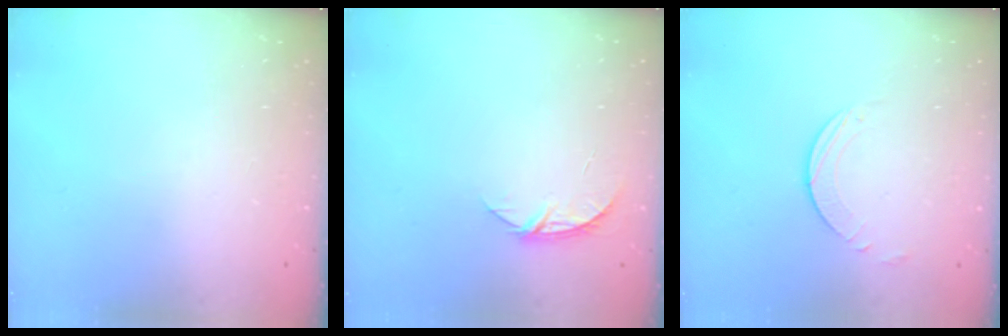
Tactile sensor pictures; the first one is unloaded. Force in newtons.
{"total": 4.6, "press": 4.6, "slide": 0.5}
{"total": 2.8, "press": 2.8, "slide": 0.2}